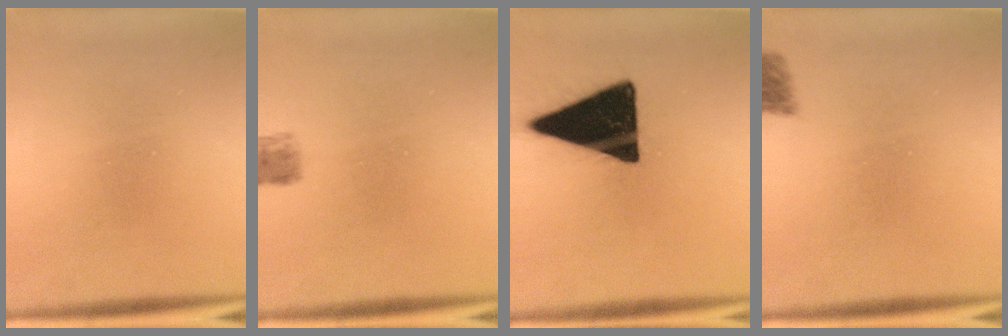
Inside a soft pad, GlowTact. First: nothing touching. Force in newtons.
{"total": 2.6}
{"total": 19.5}
{"total": 2.7}